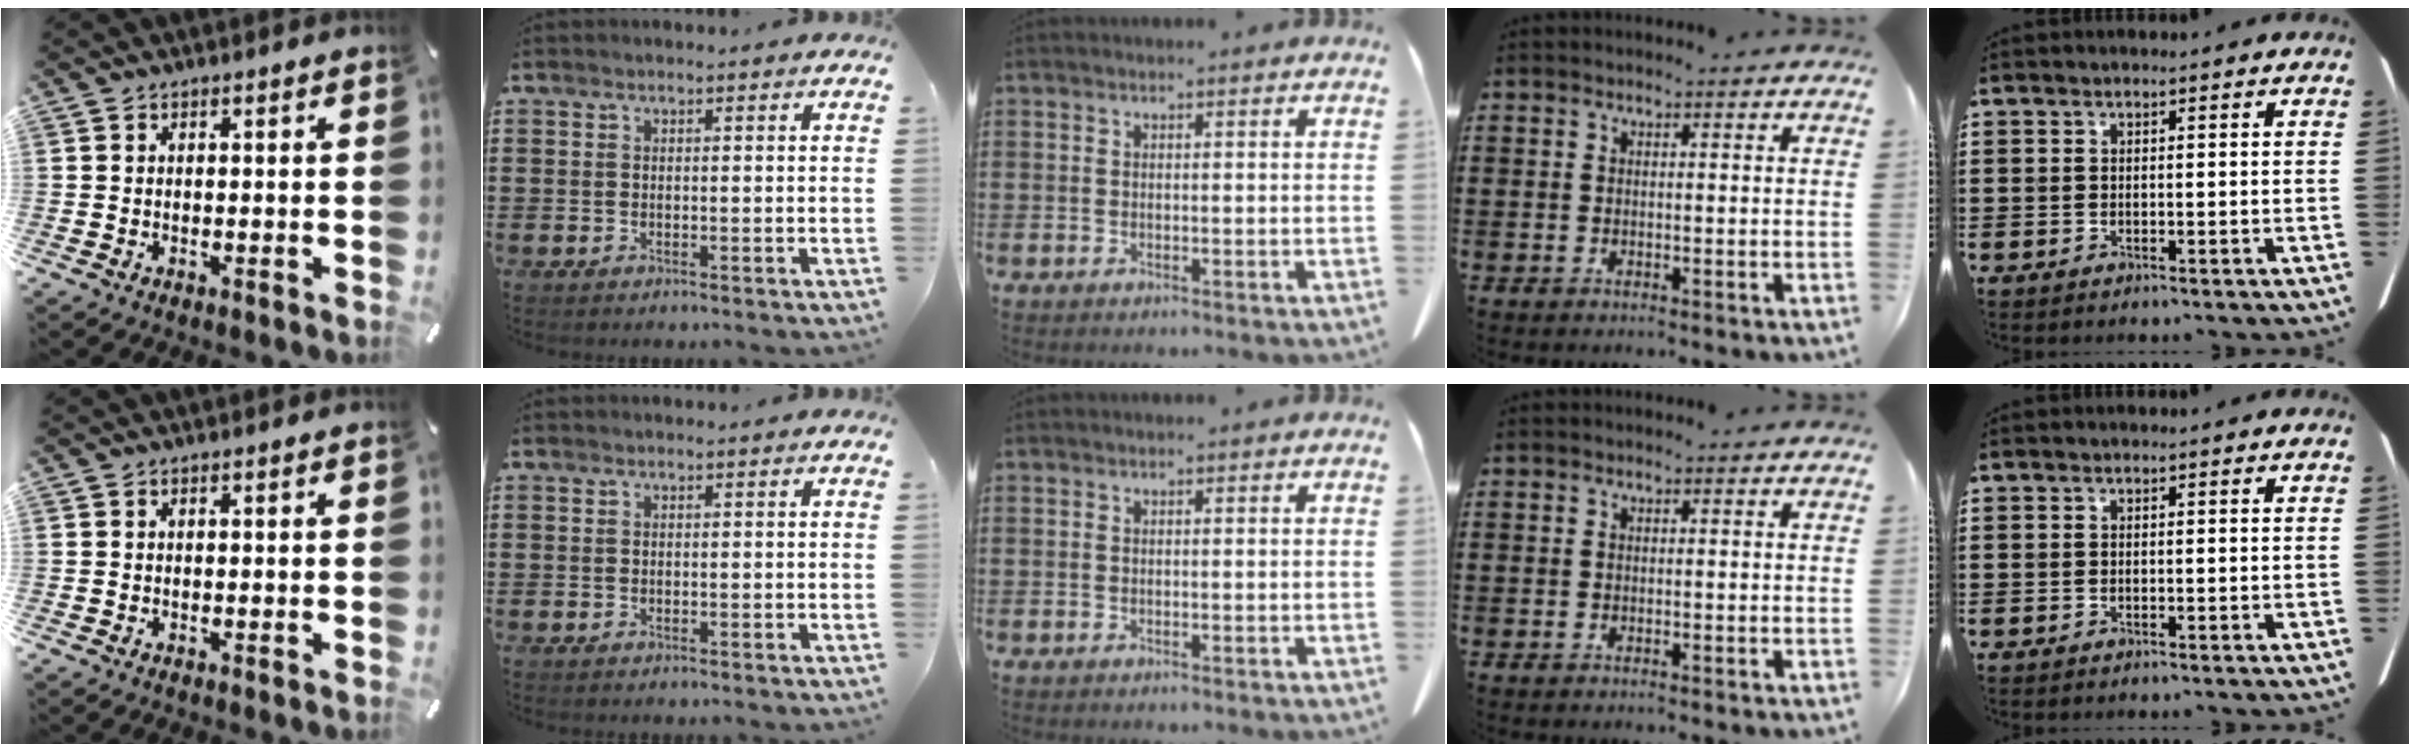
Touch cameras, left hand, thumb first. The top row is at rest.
{}